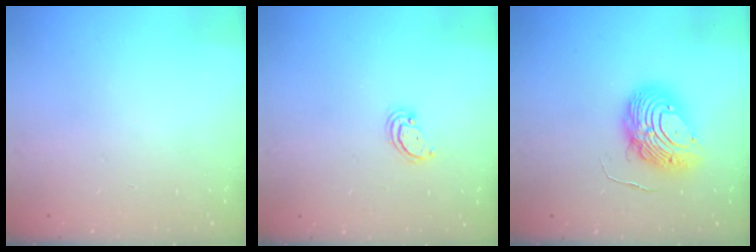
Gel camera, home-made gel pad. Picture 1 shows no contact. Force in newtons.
{"total": 2.5, "press": 2.4, "slide": 0.2}
{"total": 10.2, "press": 10.2, "slide": 1.1}